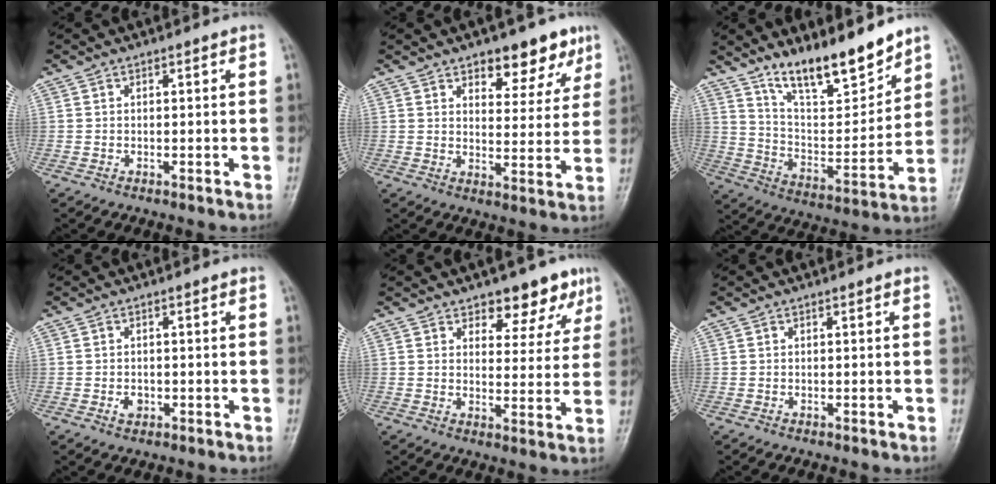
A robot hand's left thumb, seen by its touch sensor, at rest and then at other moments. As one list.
[{"total": 9.8, "force": [6.3, 5.0, 5.6], "torque": [-0.033, -0.032, 0.086]}, {"total": 15.4, "force": [12.2, 4.2, 8.5], "torque": [-0.105, -0.083, 0.217]}, {"total": 1.7, "force": [-0.5, 1.4, 1.0], "torque": [-0.009, 0.002, -0.006]}, {"total": 8.0, "force": [5.4, 4.3, 3.9], "torque": [-0.006, -0.028, 0.072]}, {"total": 0.0}]